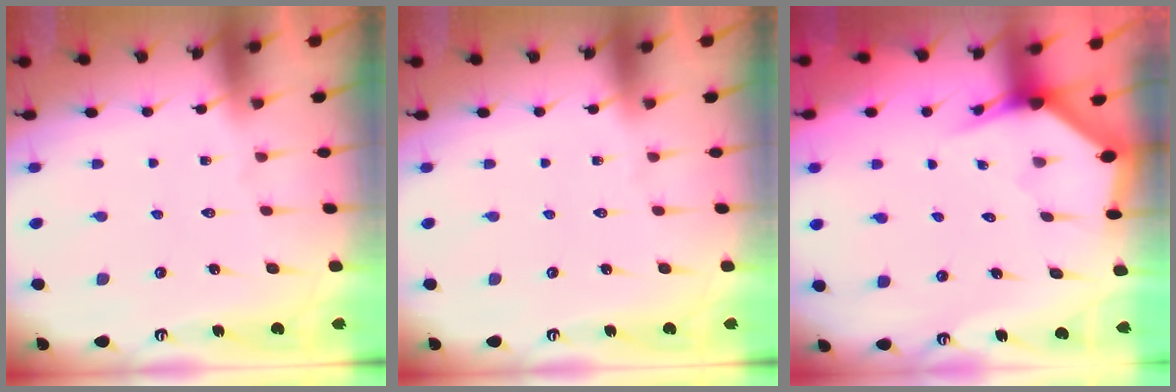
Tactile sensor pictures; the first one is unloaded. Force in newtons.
{"total": 0.0}
{"total": 2.8, "press": 2.8, "slide": 0.0}